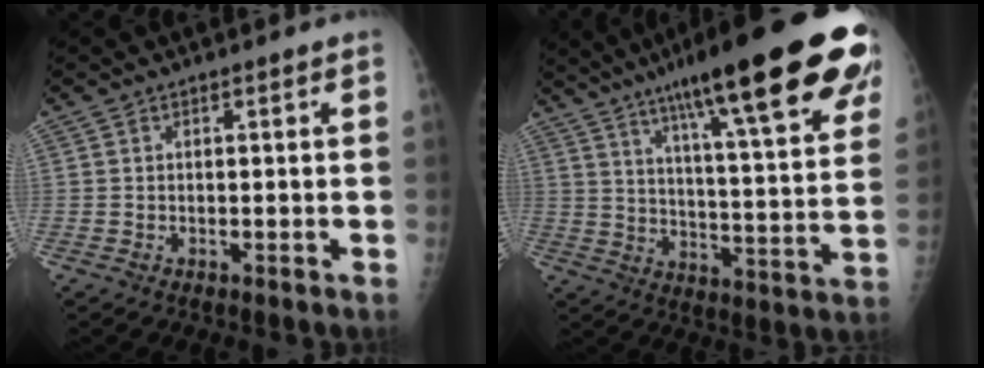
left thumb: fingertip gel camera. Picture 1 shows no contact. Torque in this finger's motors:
{"motor_torque": [3.10, 1.91, 1.82, -0.95, 0.53]}